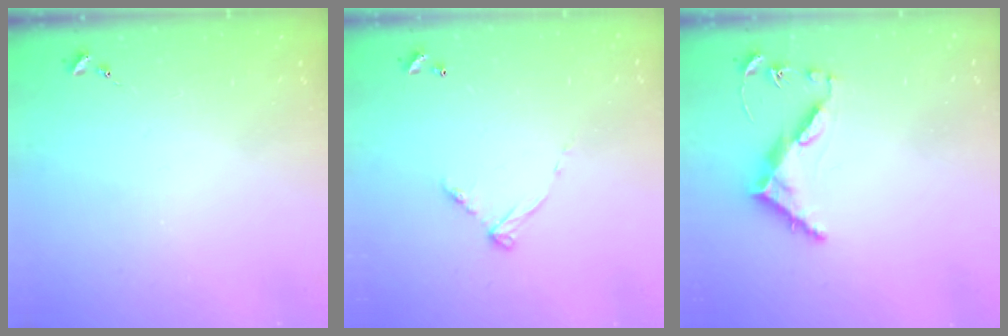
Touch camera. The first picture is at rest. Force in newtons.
{"total": 5.8, "press": 5.8, "slide": 0.4}
{"total": 8.2, "press": 8.1, "slide": 0.6}